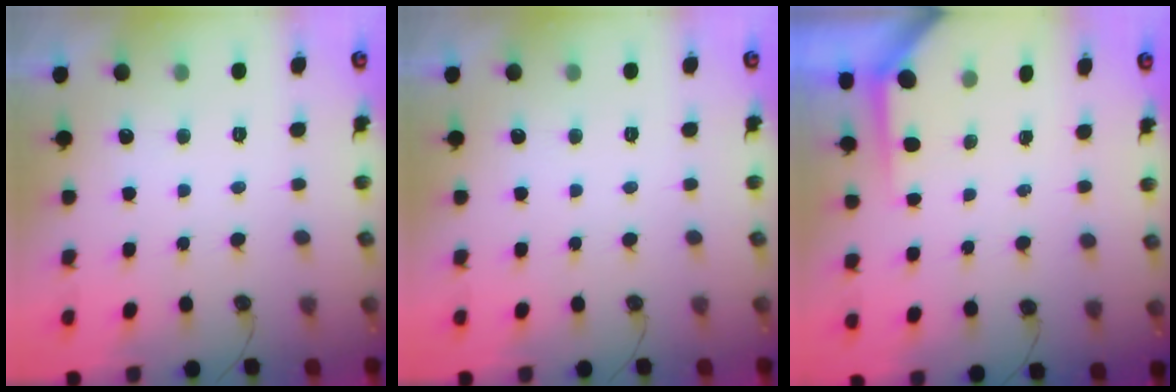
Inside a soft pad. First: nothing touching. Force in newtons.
{"total": 0.0}
{"total": 3.6, "press": 3.6, "slide": 0.3}